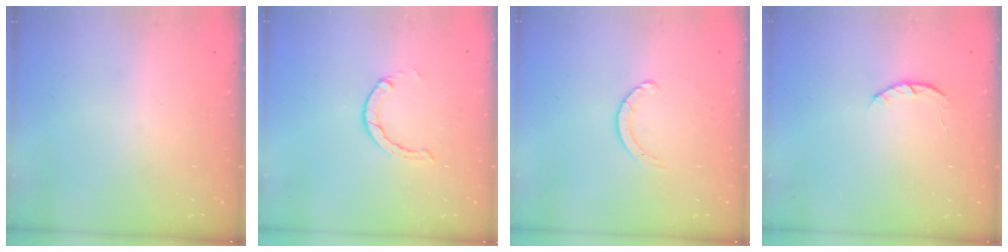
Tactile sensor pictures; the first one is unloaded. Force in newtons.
{"total": 1.3, "press": 1.3, "slide": 0.3}
{"total": 1.3, "press": 1.2, "slide": 0.2}
{"total": 3.7, "press": 3.7, "slide": 0.6}